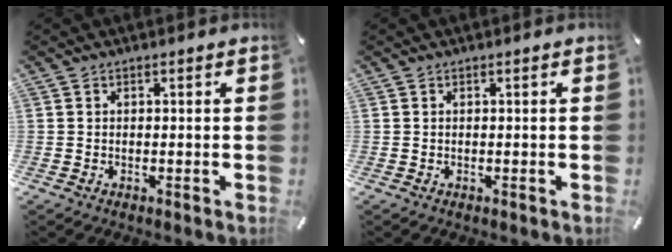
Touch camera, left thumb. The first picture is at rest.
{"total": 0.0}